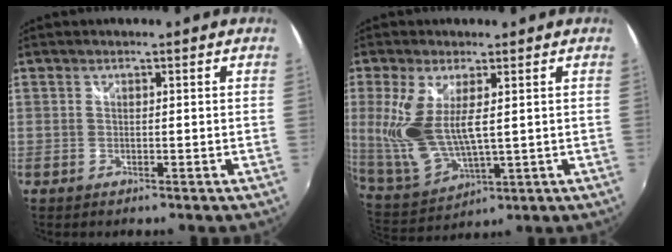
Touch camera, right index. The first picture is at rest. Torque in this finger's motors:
{"motor_torque": [0.32, 0.17, 0.35, 0.21]}